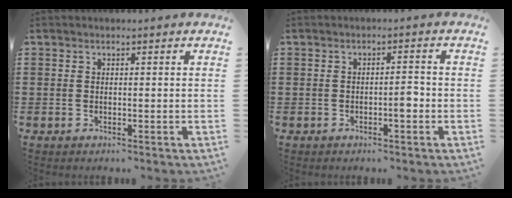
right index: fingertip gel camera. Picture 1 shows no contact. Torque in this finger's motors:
{"motor_torque": [0.67, 0.63, 0.05, 0.01]}